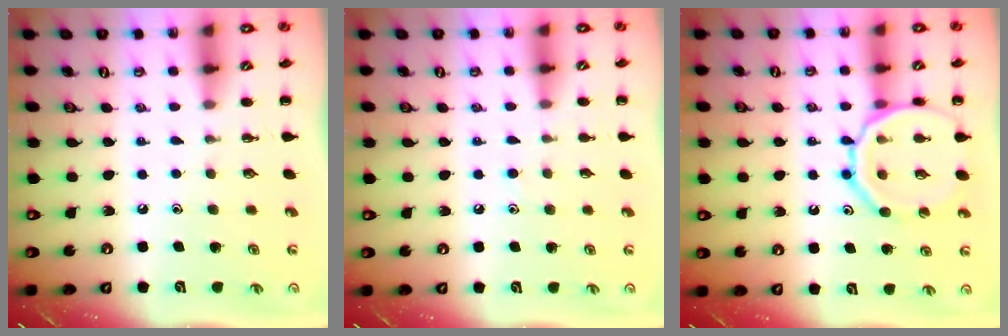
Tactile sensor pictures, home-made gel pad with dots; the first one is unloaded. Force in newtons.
{"total": 5.3, "press": 4.9, "slide": 2.1}
{"total": 15.5, "press": 15.4, "slide": 1.7}